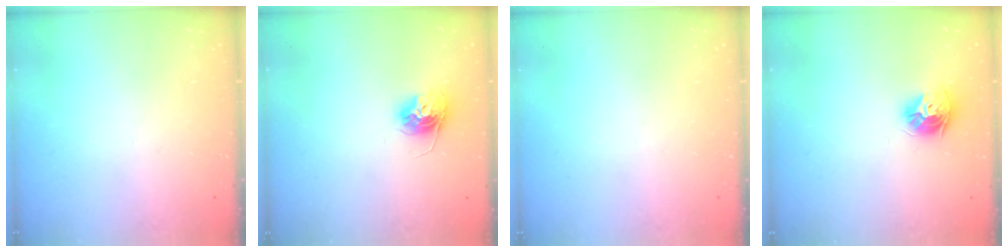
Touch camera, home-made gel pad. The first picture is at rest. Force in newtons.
{"total": 11.4, "press": 11.4, "slide": 1.0}
{"total": 0.0}
{"total": 9.6, "press": 9.6, "slide": 0.9}